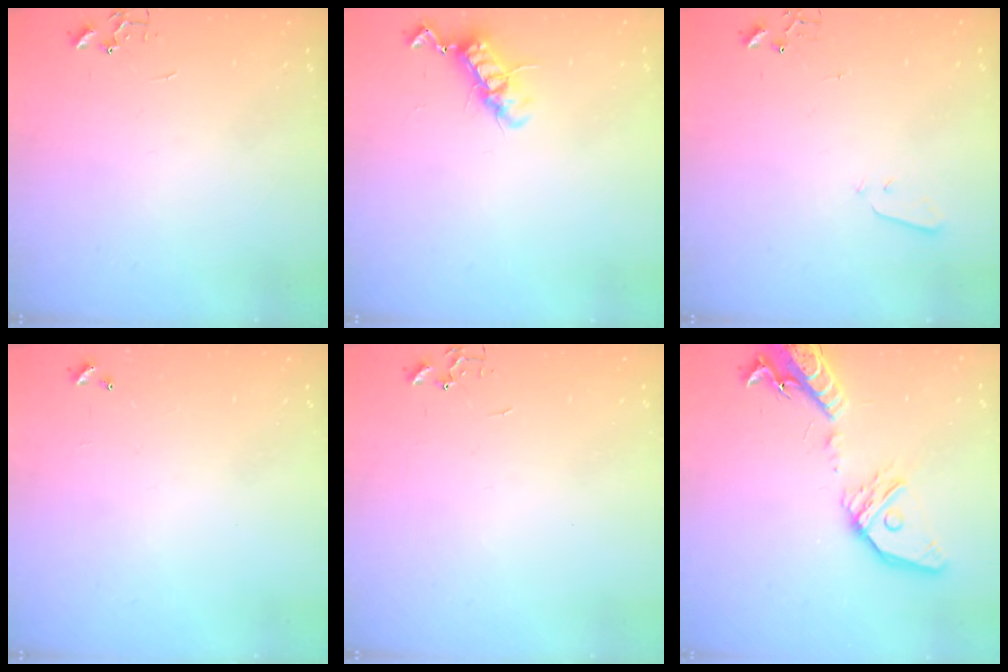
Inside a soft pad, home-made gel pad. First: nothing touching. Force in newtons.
{"total": 11.3, "press": 11.2, "slide": 1.2}
{"total": 2.1, "press": 2.1, "slide": 0.3}
{"total": 0.0}
{"total": 0.0}
{"total": 19.6, "press": 19.2, "slide": 4.0}